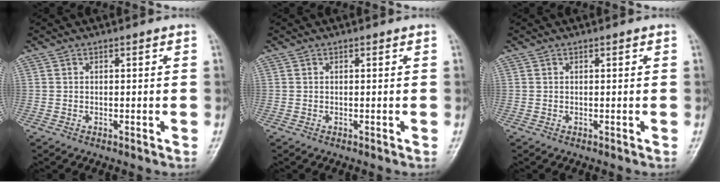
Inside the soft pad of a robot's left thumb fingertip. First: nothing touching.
{"total": 0.0}
{"total": 0.0}